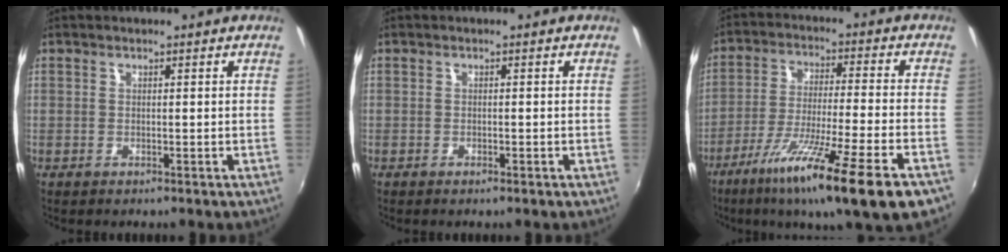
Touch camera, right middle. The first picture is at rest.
{"total": 0.6, "force": [-0.5, 0.1, 0.3], "torque": [-0.006, 0.000, -0.008]}
{"total": 19.4, "force": [-11.9, 0.4, 15.4], "torque": [-0.269, -0.069, -0.193]}